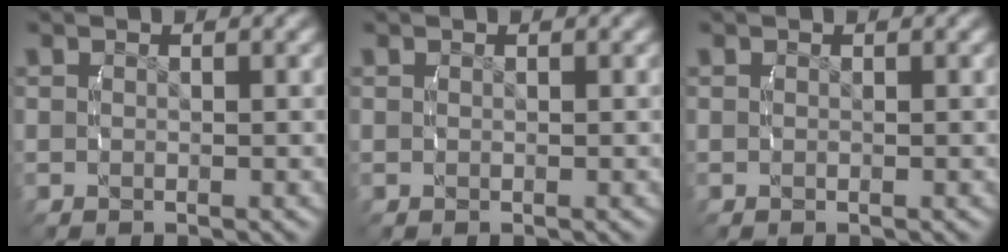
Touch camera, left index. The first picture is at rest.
{"total": 0.0}
{"total": 0.0}